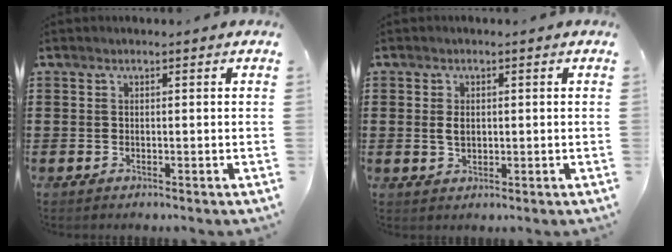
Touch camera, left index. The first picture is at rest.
{"total": 2.2, "force": [0.2, 1.4, 1.7], "torque": [-0.038, 0.006, 0.004]}